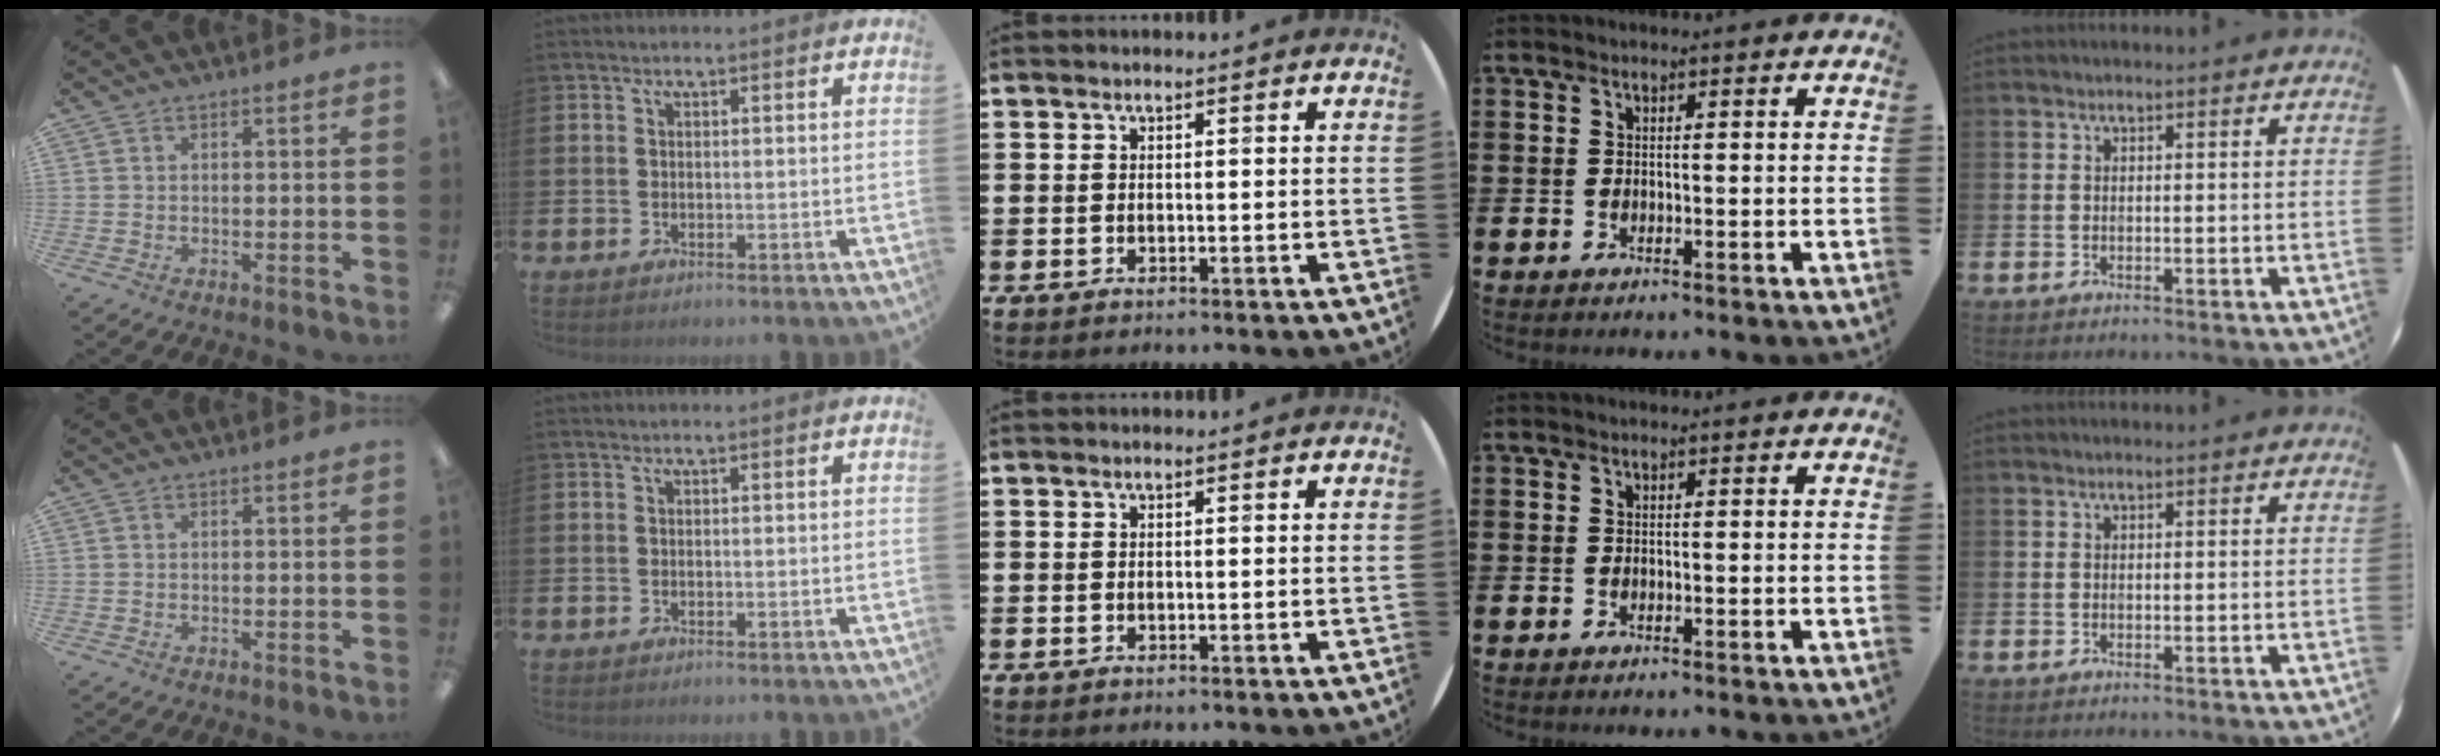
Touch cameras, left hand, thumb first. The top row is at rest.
{}